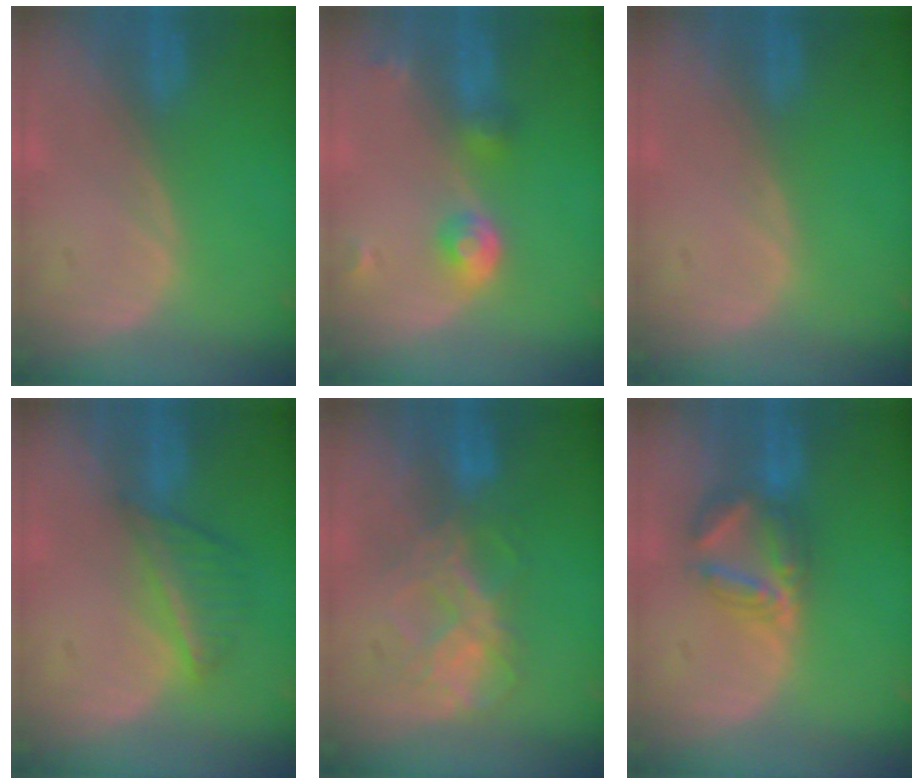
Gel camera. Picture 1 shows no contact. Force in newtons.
{"total": 4.1, "press": 4.1, "slide": 0.6}
{"total": 0.0}
{"total": 5.6, "press": 5.2, "slide": 2.1}
{"total": 7.1, "press": 6.9, "slide": 1.7}
{"total": 5.9, "press": 5.9, "slide": 0.2}